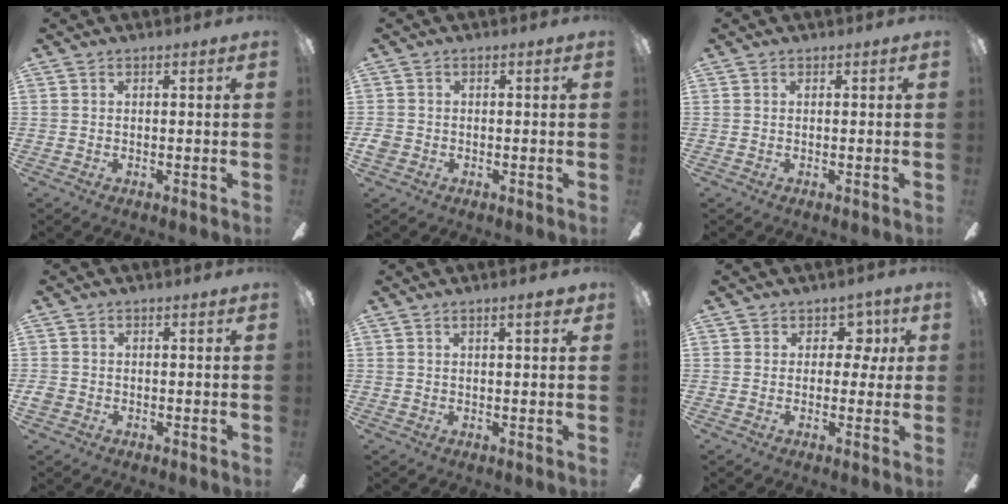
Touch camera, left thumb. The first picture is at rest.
{"total": 2.2, "force": [-0.8, 1.7, 1.2], "torque": [-0.018, 0.005, -0.014]}
{"total": 0.0}
{"total": 1.8, "force": [-0.7, 1.4, 0.9], "torque": [-0.014, 0.004, -0.013]}
{"total": 3.3, "force": [1.9, 0.5, 2.6], "torque": [-0.038, -0.002, 0.028]}
{"total": 5.9, "force": [2.3, 4.7, 2.7], "torque": [-0.028, -0.001, 0.035]}